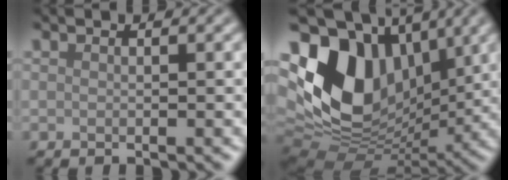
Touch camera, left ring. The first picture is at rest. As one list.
[{"total": 14.4, "force": [3.3, 10.0, 9.8], "torque": [-0.201, 0.005, 0.059]}]